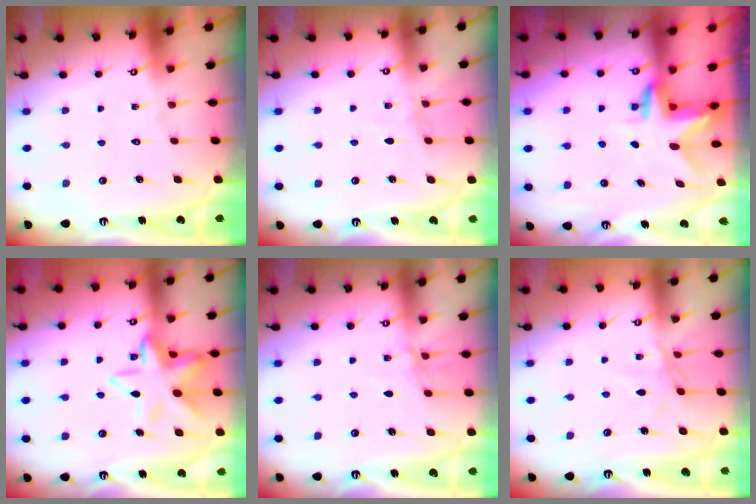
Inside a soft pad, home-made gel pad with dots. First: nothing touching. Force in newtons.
{"total": 4.7, "press": 4.7, "slide": 0.5}
{"total": 2.9, "press": 2.9, "slide": 0.3}
{"total": 14.4, "press": 14.3, "slide": 1.3}
{"total": 6.3, "press": 6.3, "slide": 0.6}
{"total": 2.8, "press": 2.7, "slide": 0.5}